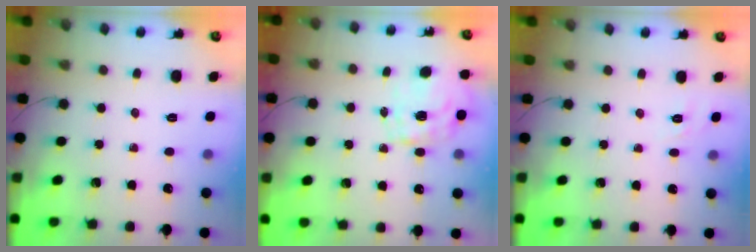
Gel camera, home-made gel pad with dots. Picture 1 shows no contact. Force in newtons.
{"total": 1.6, "press": 1.4, "slide": 0.8}
{"total": 2.2, "press": 1.6, "slide": 1.6}